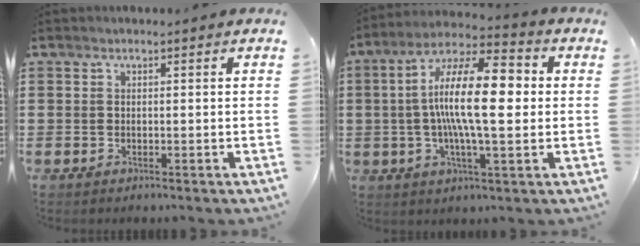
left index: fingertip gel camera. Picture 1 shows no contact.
{"total": 15.2, "force": [0.9, 4.8, 14.4], "torque": [-0.275, 0.004, 0.009]}